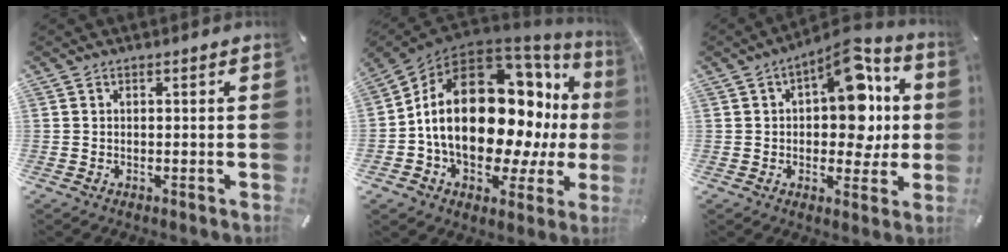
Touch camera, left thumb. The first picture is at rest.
{"total": 26.1, "force": [1.8, 16.2, 20.4], "torque": [-0.367, -0.028, 0.043]}
{"total": 14.3, "force": [3.8, 8.5, 10.9], "torque": [-0.137, -0.024, 0.065]}